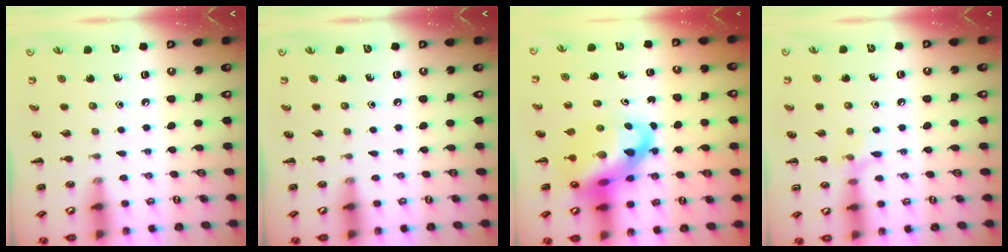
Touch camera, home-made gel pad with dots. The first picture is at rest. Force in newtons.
{"total": 0.0}
{"total": 17.6, "press": 17.0, "slide": 4.7}
{"total": 6.6, "press": 6.4, "slide": 1.9}